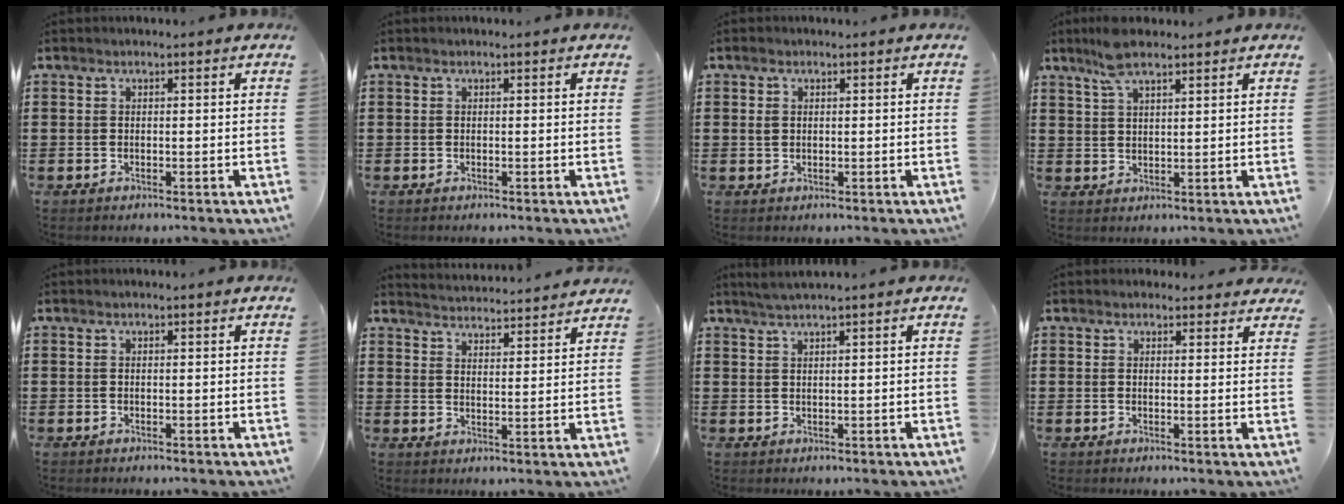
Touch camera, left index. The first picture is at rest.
{"total": 0.0}
{"total": 1.4, "force": [0.3, 1.1, 0.9], "torque": [-0.020, 0.009, 0.005]}
{"total": 5.3, "force": [3.9, 1.5, 3.4], "torque": [-0.076, 0.004, 0.071]}
{"total": 0.0}
{"total": 3.8, "force": [3.7, -0.7, -0.4], "torque": [-0.007, -0.026, 0.064]}
{"total": 1.7, "force": [1.3, -0.2, 1.1], "torque": [-0.021, 0.001, 0.025]}
{"total": 2.0, "force": [1.8, 0.9, 0.2], "torque": [0.000, 0.001, 0.033]}